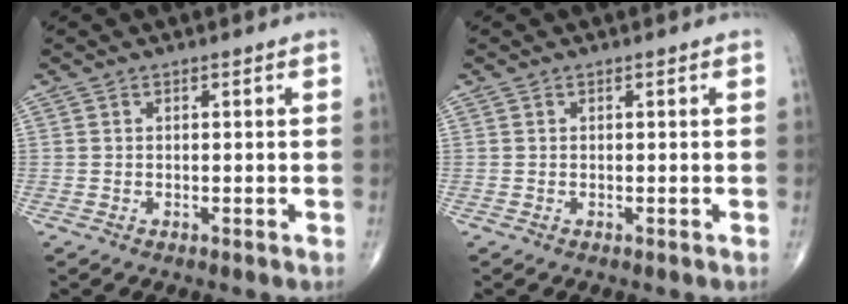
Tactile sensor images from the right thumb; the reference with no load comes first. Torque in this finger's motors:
{"motor_torque": [0.00, 0.00, 0.08, 0.01, 0.00]}